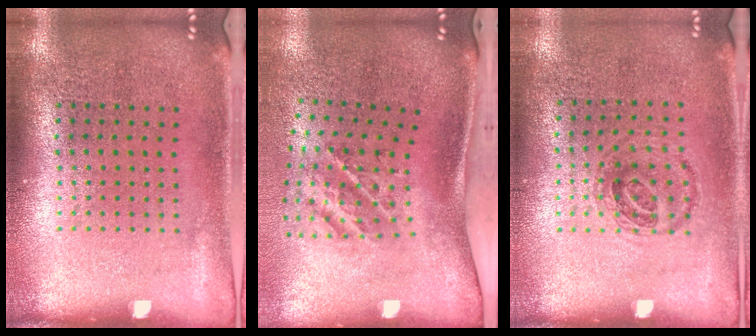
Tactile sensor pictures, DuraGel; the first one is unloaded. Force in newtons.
{"total": 2.3, "press": 1.3, "slide": 1.9}
{"total": 1.0, "press": 0.8, "slide": 0.5}